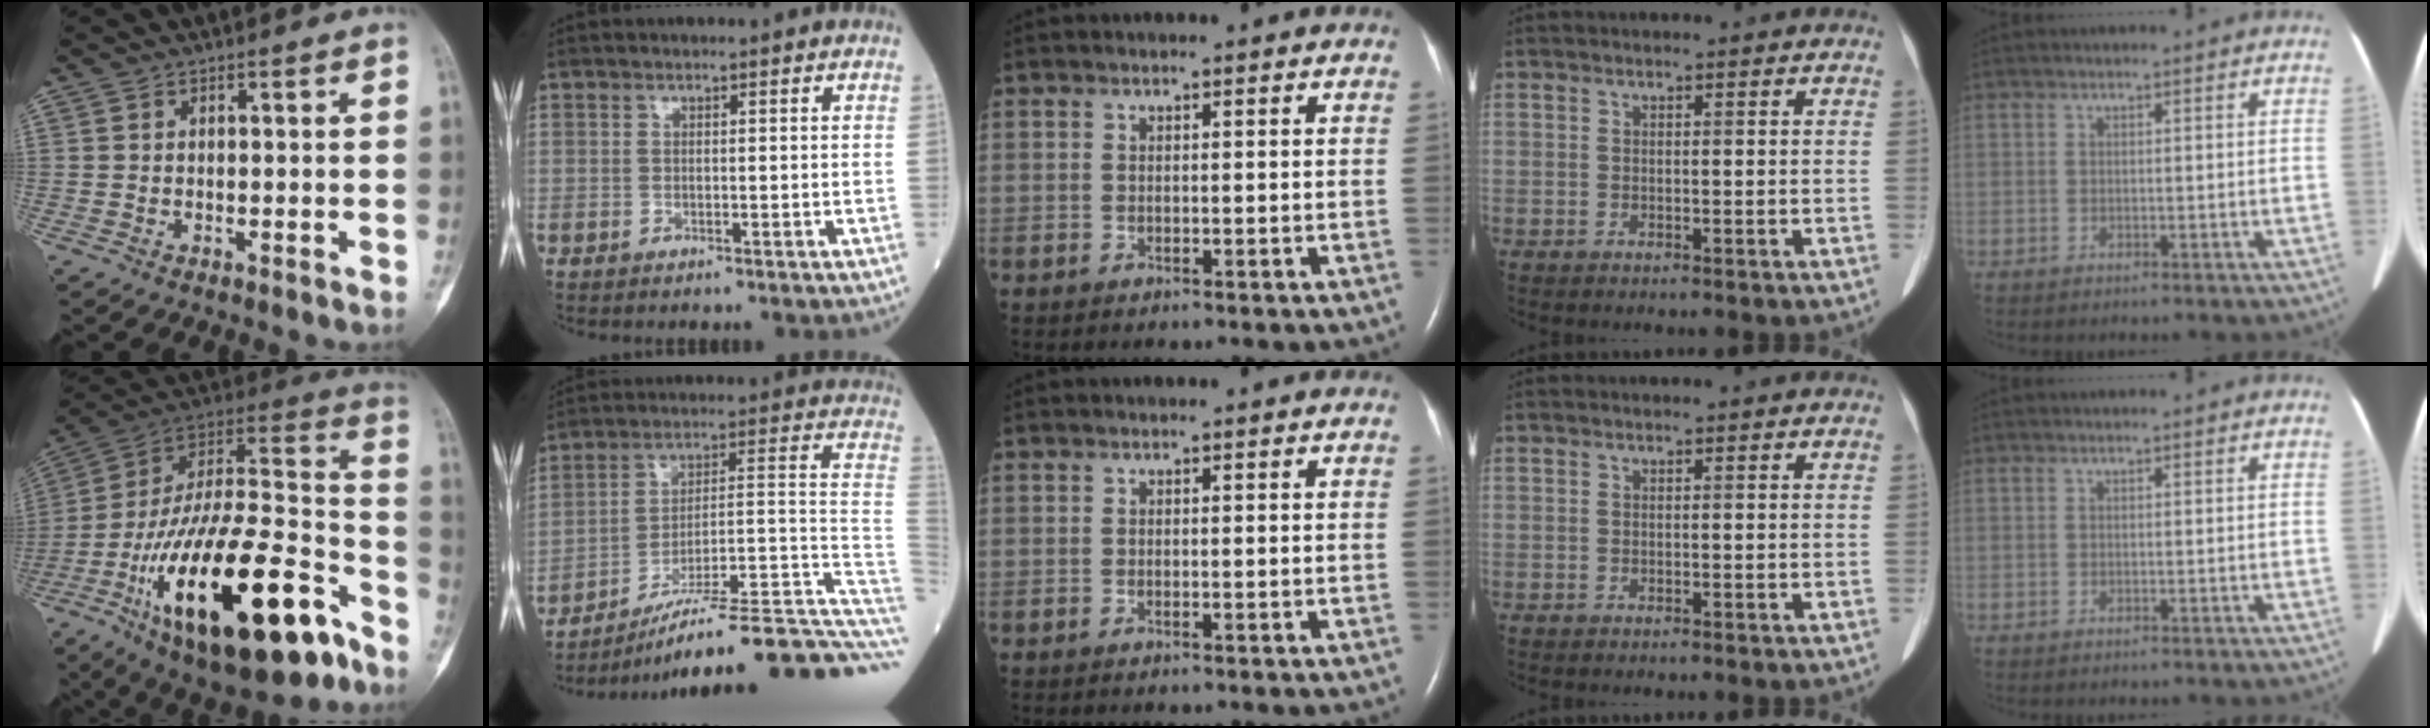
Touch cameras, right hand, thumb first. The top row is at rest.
{"thumb": {"total": 35.6, "force": [-17.1, 13.4, 28.2], "torque": [-0.455, 0.063, -0.276]}, "index": {"total": 24.4, "force": [-19.3, 1.0, 14.9], "torque": [-0.122, 0.032, -0.285]}}